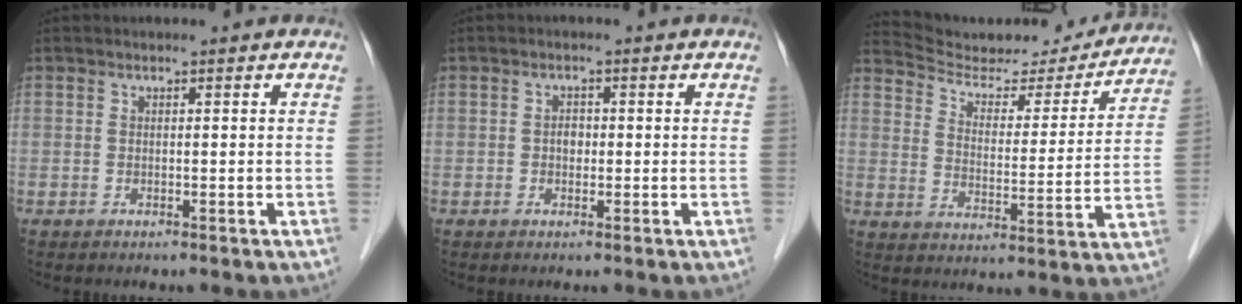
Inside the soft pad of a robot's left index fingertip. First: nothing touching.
{"total": 1.4, "force": [-0.1, 1.1, 0.9], "torque": [-0.014, 0.004, -0.003]}
{"total": 19.3, "force": [18.4, 3.6, 4.5], "torque": [-0.065, -0.020, 0.253]}